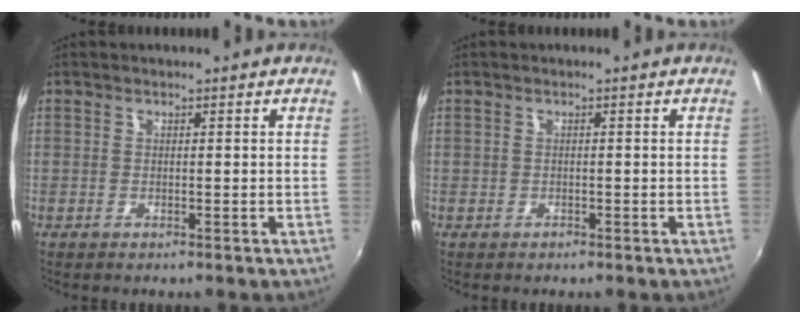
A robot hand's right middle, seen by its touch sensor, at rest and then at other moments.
{"total": 0.6, "force": [-0.4, 0.5, 0.0], "torque": [0.000, -0.003, -0.005]}